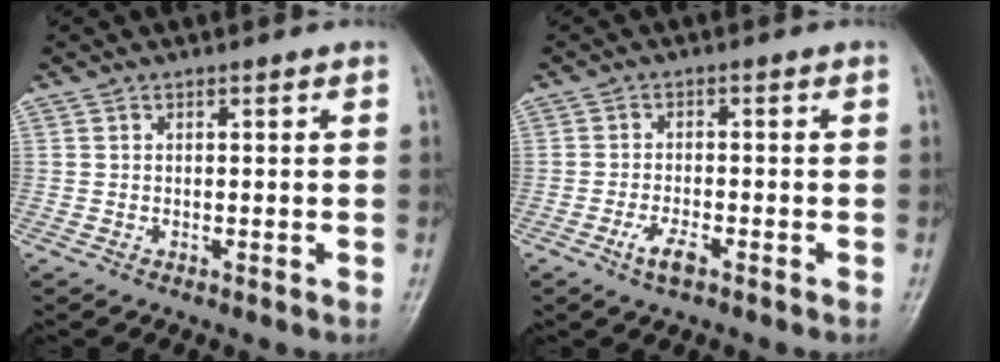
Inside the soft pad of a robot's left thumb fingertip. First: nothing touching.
{"total": 3.5, "force": [-1.9, 1.2, 2.6], "torque": [-0.057, 0.006, -0.036]}